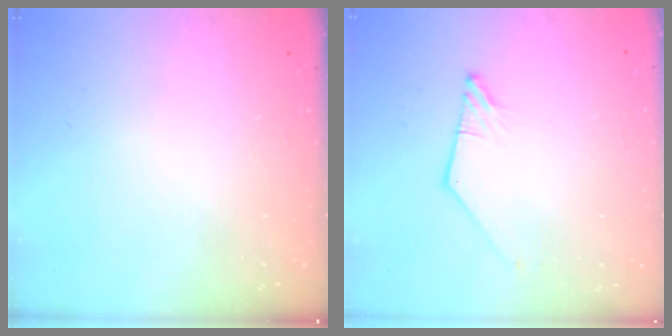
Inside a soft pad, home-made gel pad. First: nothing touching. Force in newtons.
{"total": 0.8, "press": 0.8, "slide": 0.2}